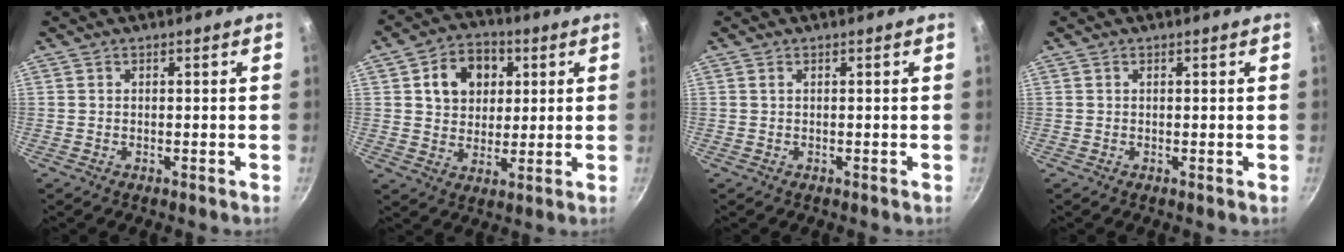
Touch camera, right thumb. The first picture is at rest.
{"total": 10.7, "force": [3.2, 8.4, 5.8], "torque": [-0.061, -0.001, 0.047]}
{"total": 0.0}
{"total": 0.0}